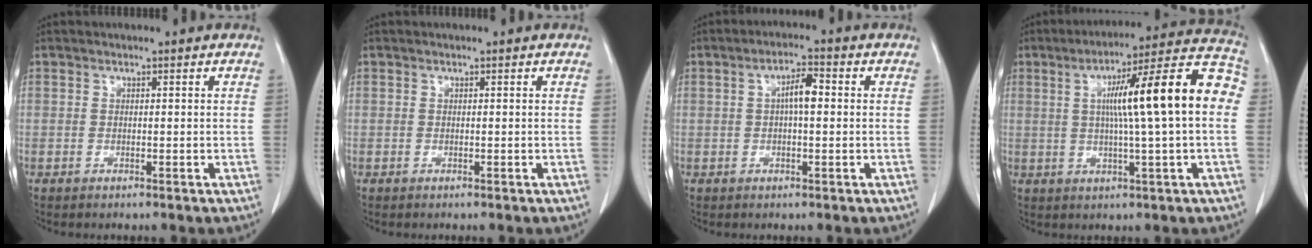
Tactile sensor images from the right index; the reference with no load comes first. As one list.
[{"total": 0.0}, {"total": 4.0, "force": [0.4, 1.0, 3.8], "torque": [-0.067, 0.010, 0.003]}, {"total": 16.5, "force": [1.7, 0.6, 16.4], "torque": [-0.233, 0.031, 0.019]}]